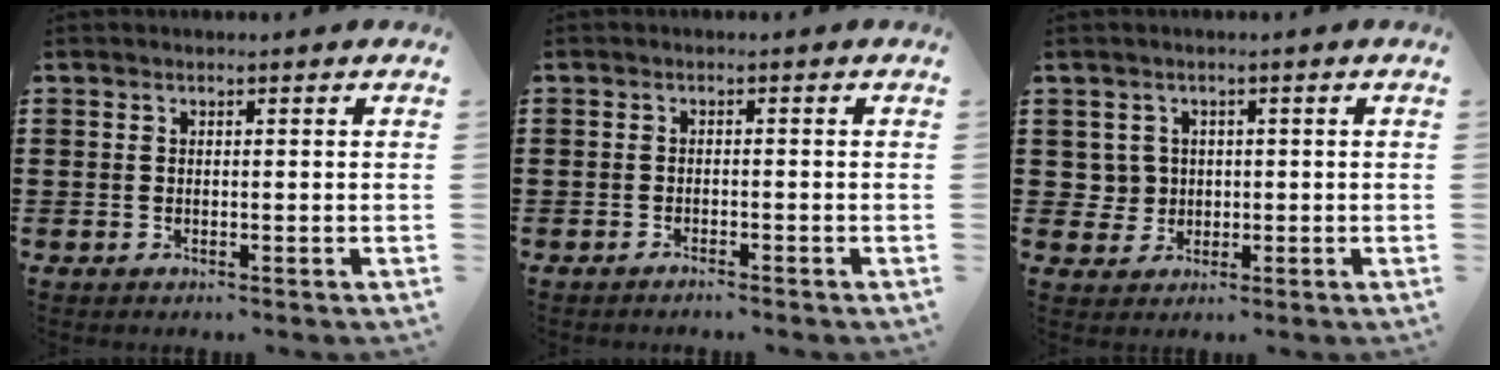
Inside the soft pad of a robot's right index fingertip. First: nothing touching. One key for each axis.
{"total": 1.1, "fx": -1.1, "fy": -0.1, "fz": 0.1, "tx": -0.005, "ty": -0.001, "tz": -0.022}
{"total": 2.8, "fx": 0.1, "fy": 2.8, "fz": 0.4, "tx": -0.022, "ty": 0.008, "tz": -0.002}